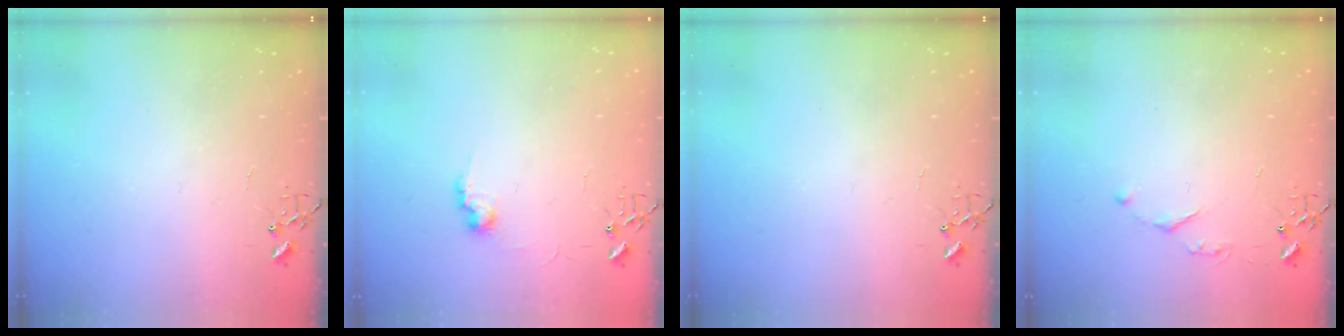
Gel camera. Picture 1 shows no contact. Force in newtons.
{"total": 7.5, "press": 7.4, "slide": 0.3}
{"total": 0.0}
{"total": 4.3, "press": 4.3, "slide": 0.7}